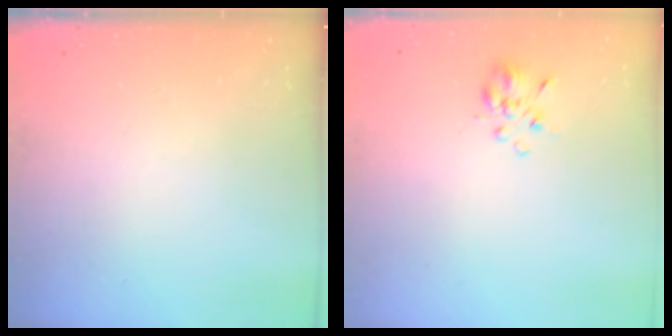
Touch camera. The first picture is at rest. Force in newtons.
{"total": 4.6, "press": 4.3, "slide": 1.7}